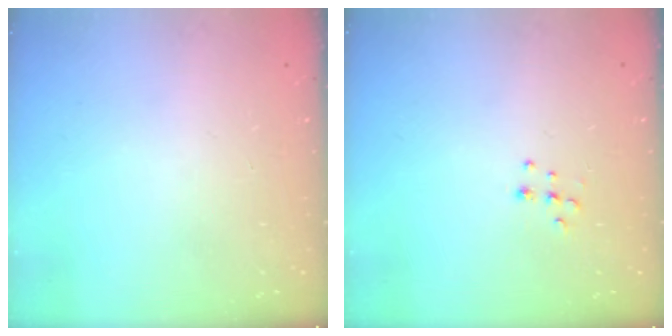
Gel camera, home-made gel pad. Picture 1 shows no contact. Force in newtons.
{"total": 7.0, "press": 6.9, "slide": 0.6}